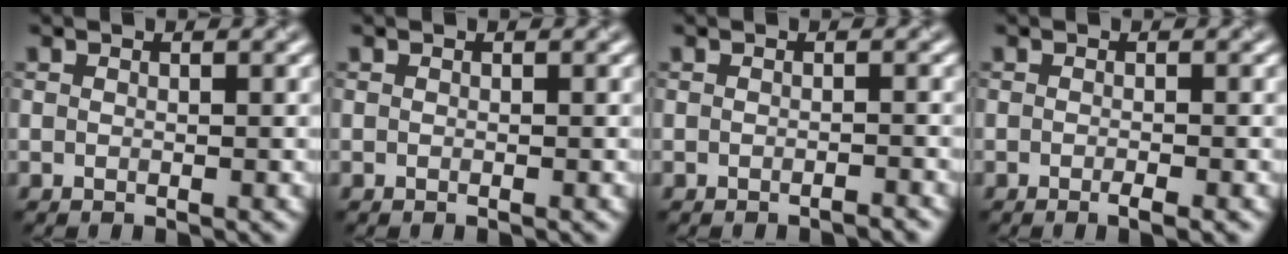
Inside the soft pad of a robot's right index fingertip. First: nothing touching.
{"total": 0.0}
{"total": 1.2, "force": [-0.8, 0.3, 0.8], "torque": [-0.005, 0.001, -0.010]}
{"total": 1.3, "force": [-0.6, 0.4, 1.1], "torque": [-0.012, -0.003, -0.010]}